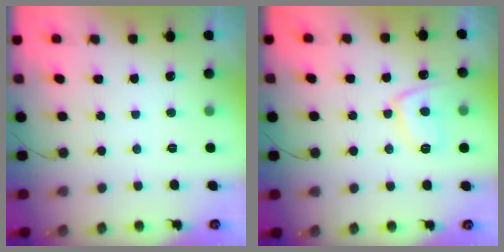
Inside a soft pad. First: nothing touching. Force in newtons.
{"total": 9.3, "press": 9.2, "slide": 0.8}